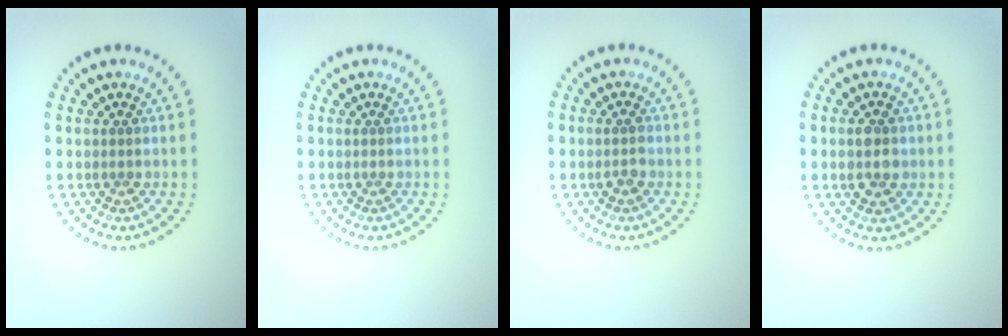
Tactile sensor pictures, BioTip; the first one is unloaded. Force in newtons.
{"total": 0.0}
{"total": 1.4, "press": 1.4, "slide": 0.2}
{"total": 2.9, "press": 2.9, "slide": 0.1}